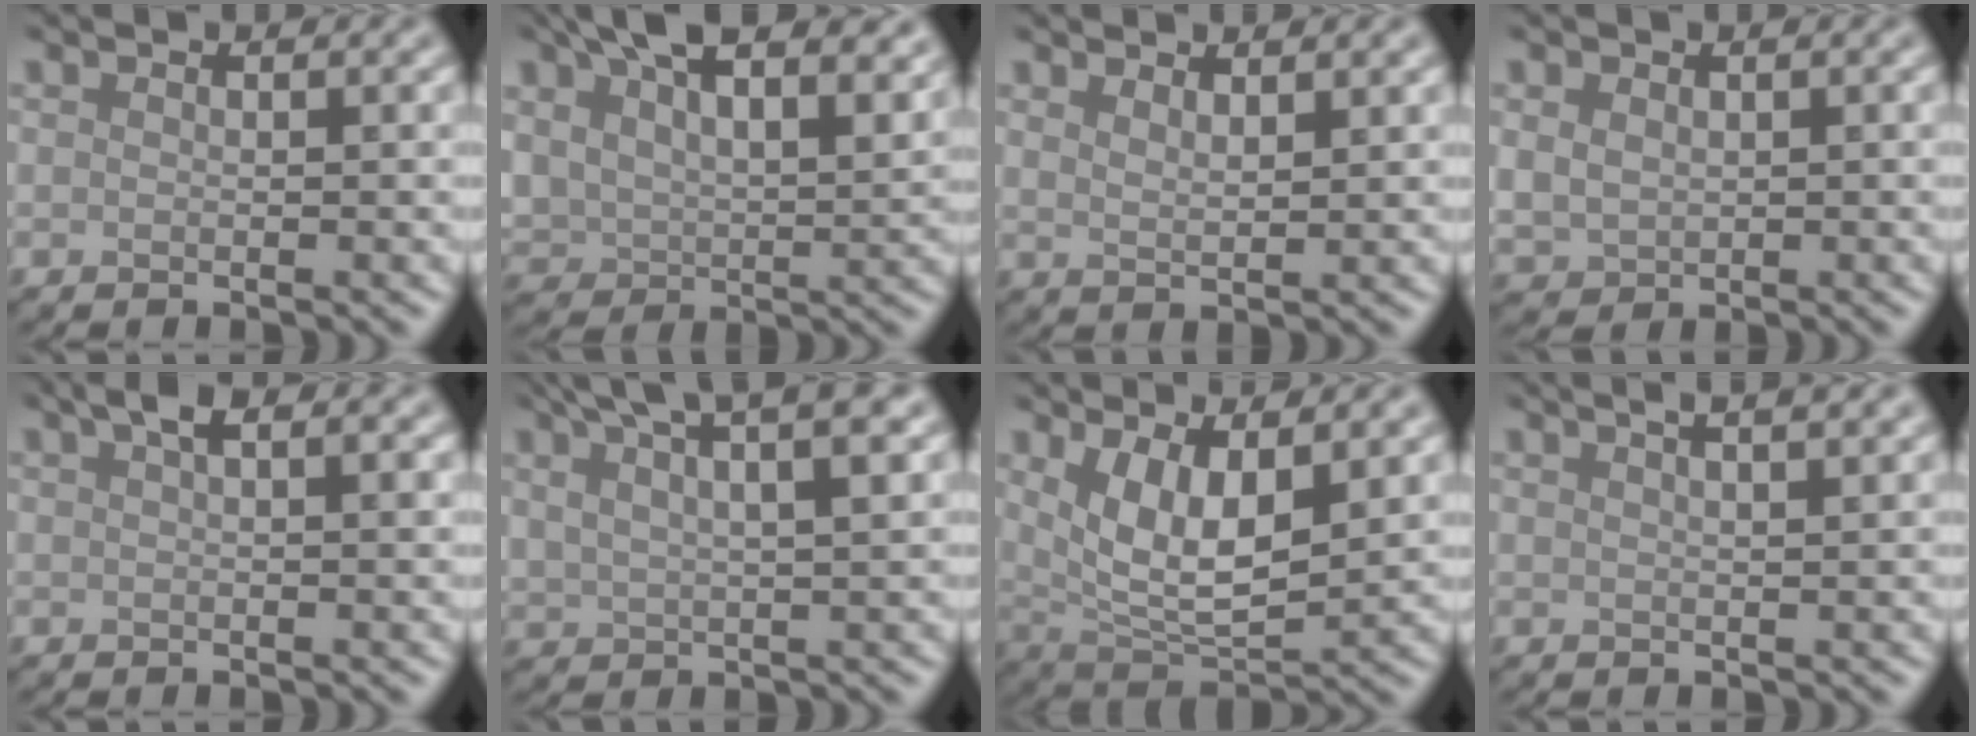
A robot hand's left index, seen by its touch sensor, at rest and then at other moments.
{"total": 12.0, "force": [6.8, 6.0, 7.8], "torque": [-0.143, 0.009, 0.119]}
{"total": 1.8, "force": [1.5, 0.4, 0.9], "torque": [-0.012, -0.002, 0.025]}
{"total": 1.8, "force": [0.5, 1.5, 1.0], "torque": [-0.022, -0.002, 0.014]}
{"total": 2.7, "force": [1.4, 0.7, 2.2], "torque": [-0.030, 0.007, 0.022]}
{"total": 8.5, "force": [5.8, 2.7, 5.6], "torque": [-0.086, 0.037, 0.066]}
{"total": 5.6, "force": [2.1, 2.2, 4.8], "torque": [-0.098, -0.016, 0.046]}
{"total": 6.8, "force": [4.3, 2.9, 4.5], "torque": [-0.022, 0.052, 0.024]}